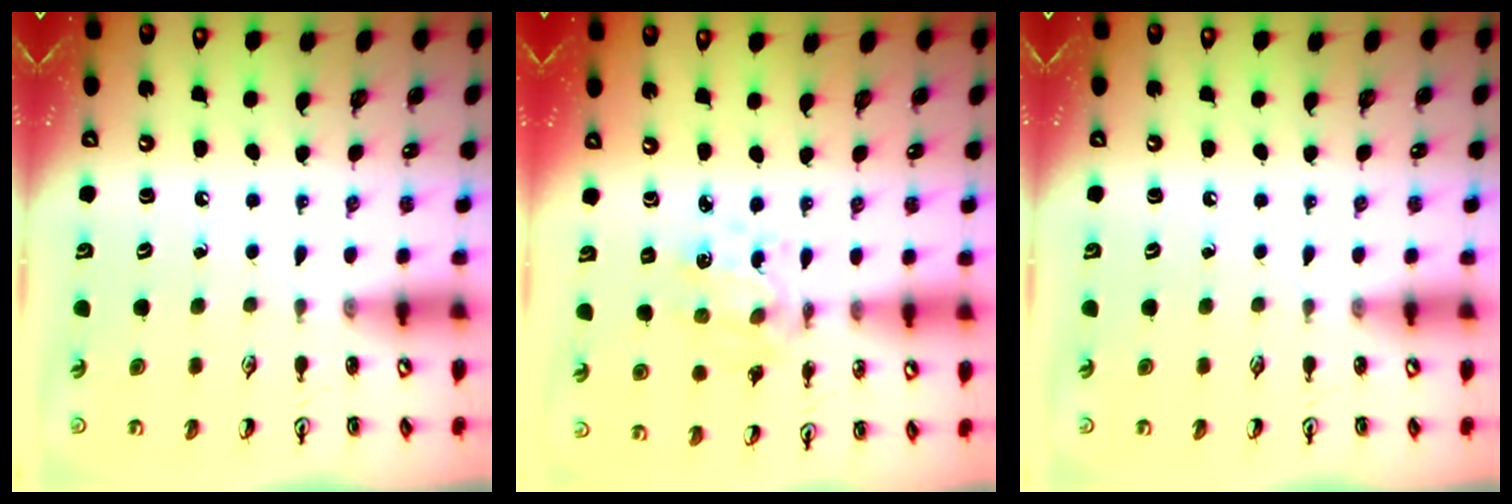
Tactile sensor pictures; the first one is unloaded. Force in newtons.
{"total": 3.2, "press": 3.1, "slide": 0.8}
{"total": 0.0}